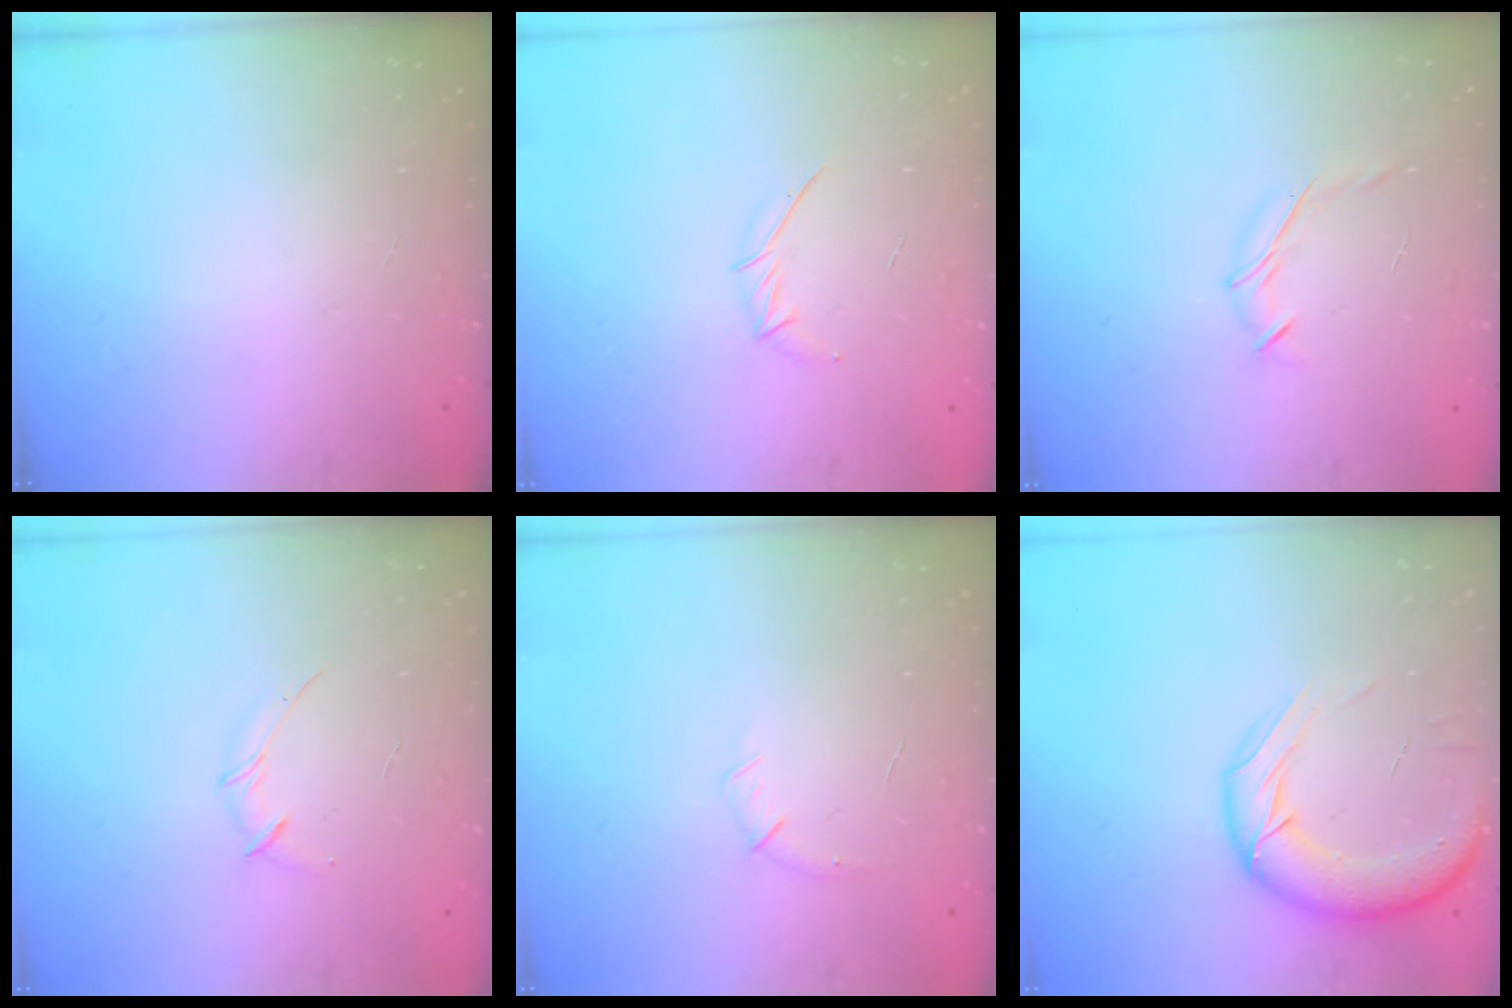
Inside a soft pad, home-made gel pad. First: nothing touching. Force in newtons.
{"total": 3.9, "press": 3.8, "slide": 0.8}
{"total": 6.7, "press": 6.6, "slide": 1.2}
{"total": 3.0, "press": 2.9, "slide": 0.8}
{"total": 5.1, "press": 4.9, "slide": 1.4}
{"total": 15.3, "press": 14.8, "slide": 3.8}